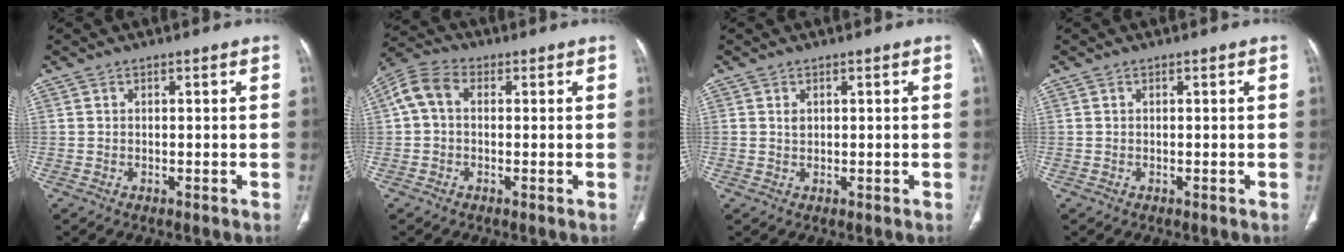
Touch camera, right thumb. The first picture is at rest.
{"total": 6.6, "force": [0.7, 4.6, 4.6], "torque": [-0.092, 0.024, 0.006]}
{"total": 1.1, "force": [0.4, 0.8, 0.6], "torque": [-0.008, -0.002, 0.009]}
{"total": 0.0}